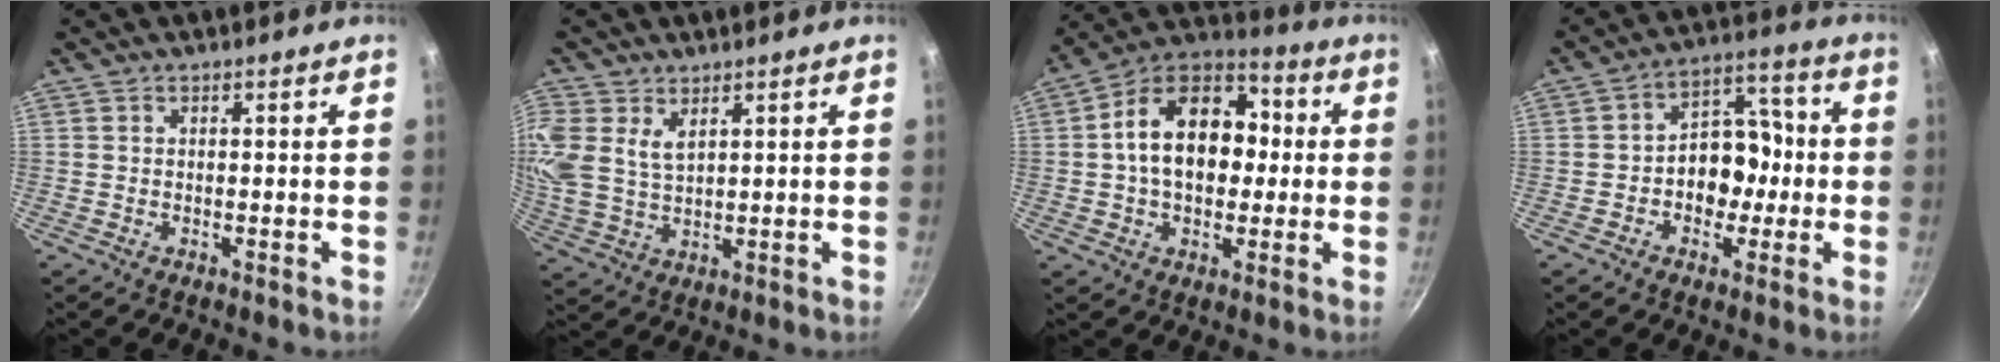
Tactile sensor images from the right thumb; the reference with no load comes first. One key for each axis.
{"total": 11.8, "fx": 5.1, "fy": 7.7, "fz": 7.4, "tx": -0.183, "ty": 0.005, "tz": 0.109}
{"total": 18.1, "fx": 1.0, "fy": 12.6, "fz": 13.0, "tx": -0.176, "ty": 0.037, "tz": -0.002}
{"total": 10.6, "fx": -1.7, "fy": 8.1, "fz": 6.6, "tx": -0.031, "ty": 0.039, "tz": -0.036}